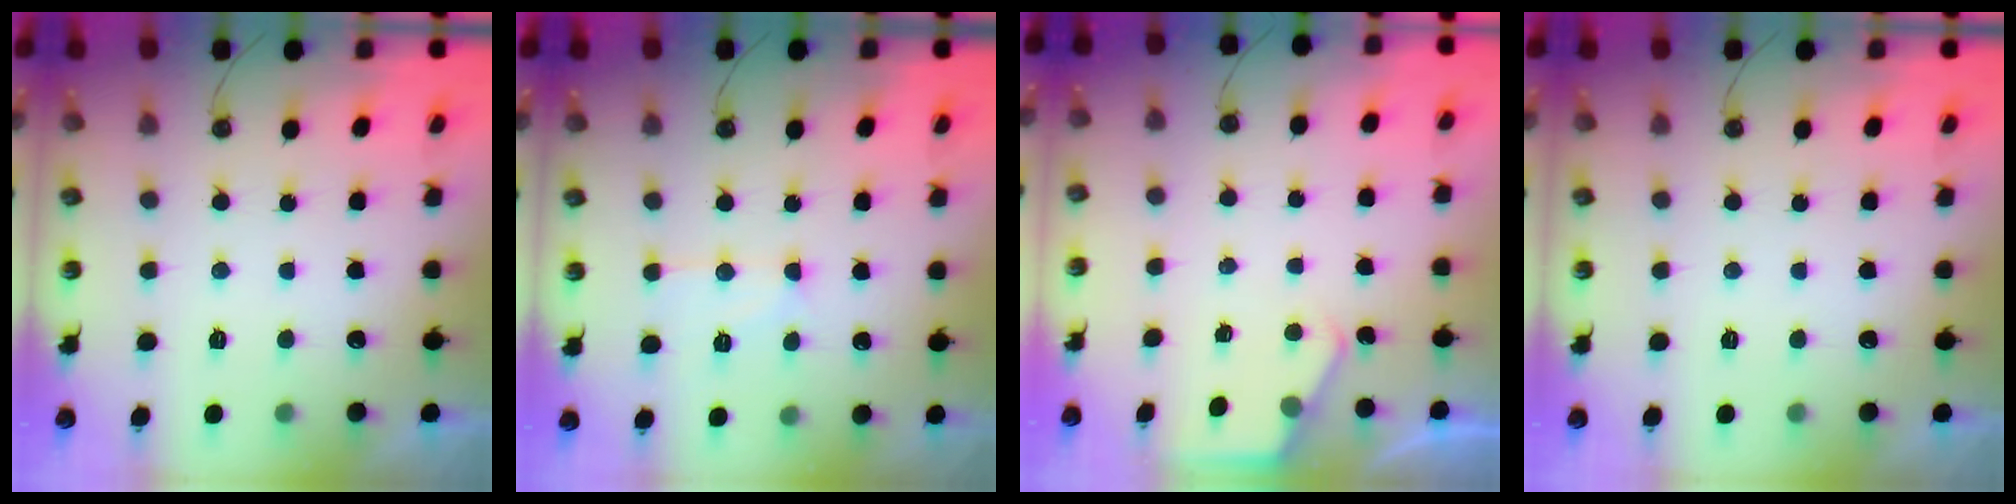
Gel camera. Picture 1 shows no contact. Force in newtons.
{"total": 9.1, "press": 9.1, "slide": 0.5}
{"total": 2.3, "press": 2.3, "slide": 0.4}
{"total": 0.0}